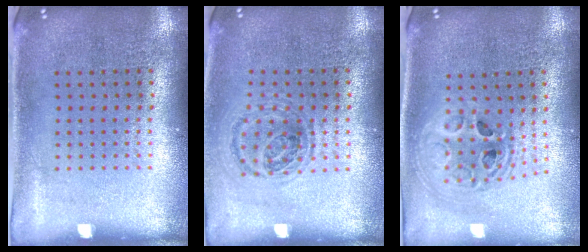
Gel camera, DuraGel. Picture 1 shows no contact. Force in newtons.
{"total": 1.0, "press": 1.0, "slide": 0.2}
{"total": 2.1, "press": 1.7, "slide": 1.3}